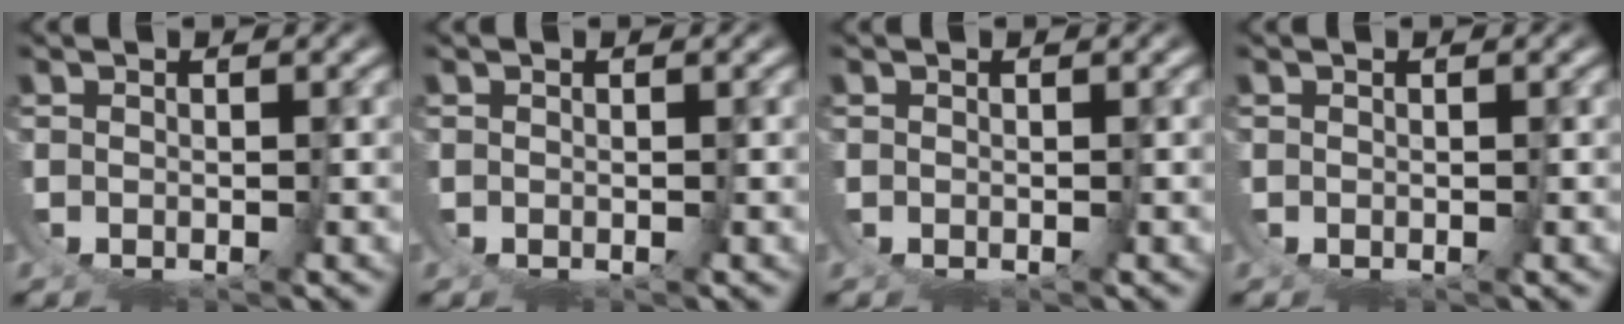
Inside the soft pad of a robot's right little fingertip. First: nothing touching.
{"total": 0.0}
{"total": 0.0}
{"total": 0.0}